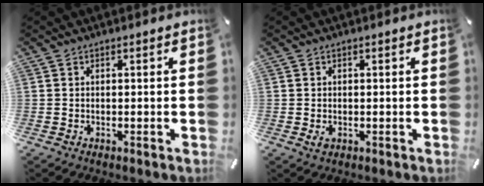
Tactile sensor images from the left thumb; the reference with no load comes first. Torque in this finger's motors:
{"motor_torque": [0.33, 0.71, -0.02, 0.00, -0.01]}